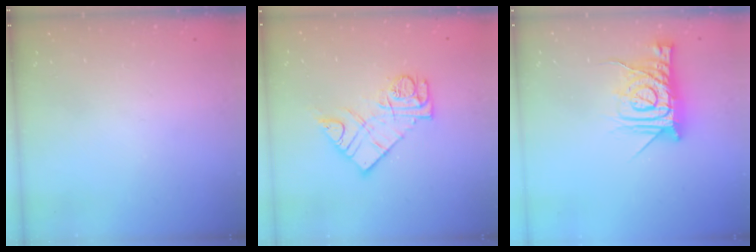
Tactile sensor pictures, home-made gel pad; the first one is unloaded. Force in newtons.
{"total": 12.0, "press": 11.9, "slide": 1.1}
{"total": 14.3, "press": 14.3, "slide": 1.0}